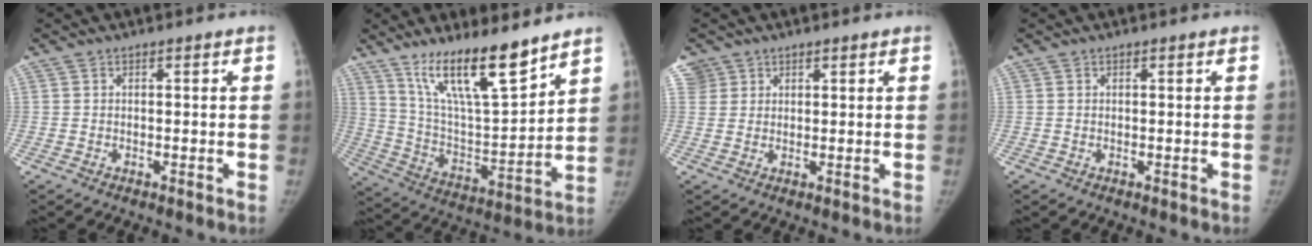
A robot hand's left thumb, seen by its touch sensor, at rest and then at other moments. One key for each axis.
{"total": 17.7, "fx": 12.7, "fy": 4.0, "fz": 11.6, "tx": -0.175, "ty": -0.075, "tz": 0.237}
{"total": 3.3, "fx": 2.1, "fy": 2.6, "fz": -0.2, "tx": 0.029, "ty": -0.006, "tz": 0.035}
{"total": 0.0}